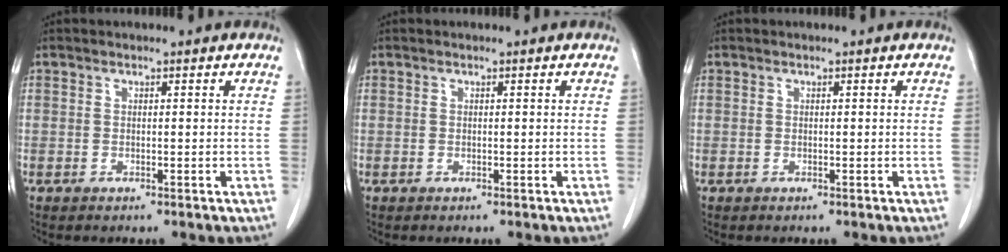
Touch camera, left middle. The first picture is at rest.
{"total": 0.0}
{"total": 0.0}